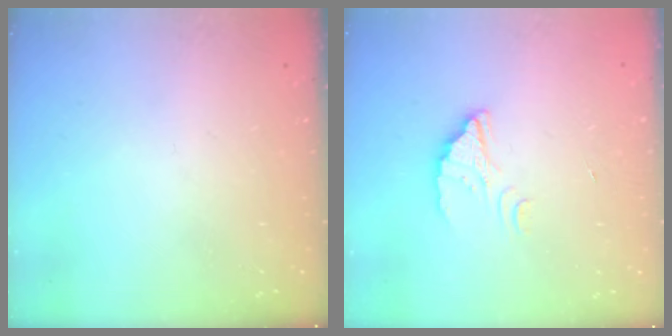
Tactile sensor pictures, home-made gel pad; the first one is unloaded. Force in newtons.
{"total": 1.6, "press": 1.6, "slide": 0.0}